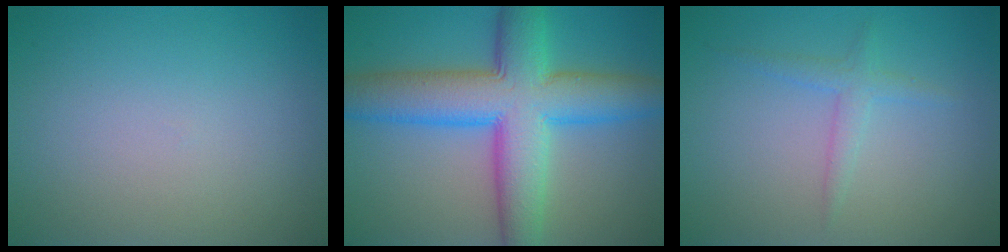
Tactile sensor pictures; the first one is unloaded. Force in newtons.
{"total": 10.4, "press": 10.4, "slide": 0.4}
{"total": 1.6, "press": 1.6, "slide": 0.1}